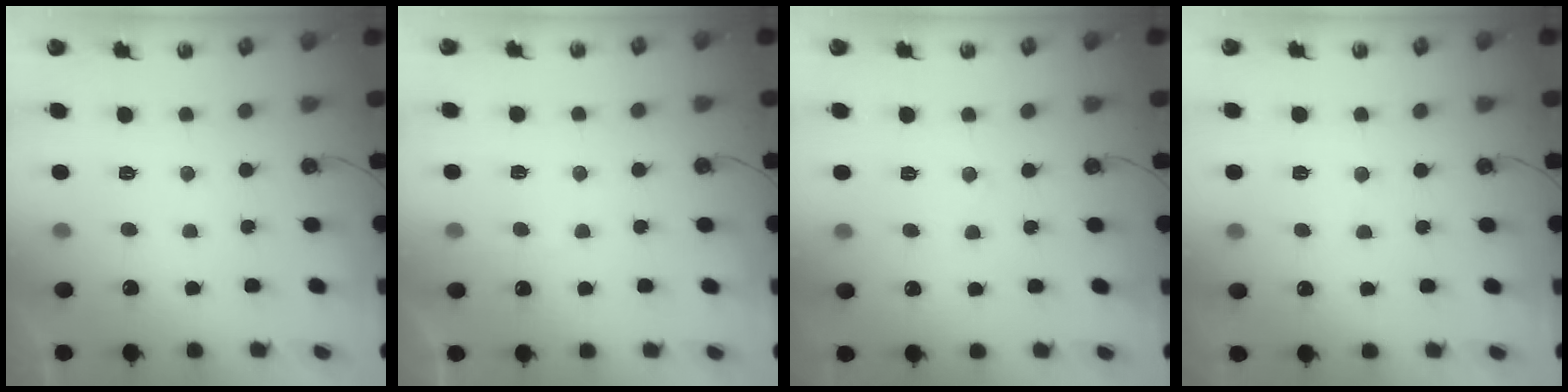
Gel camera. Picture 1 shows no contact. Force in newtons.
{"total": 4.4, "press": 4.4, "slide": 0.6}
{"total": 4.9, "press": 4.8, "slide": 0.7}
{"total": 6.0, "press": 5.9, "slide": 0.5}